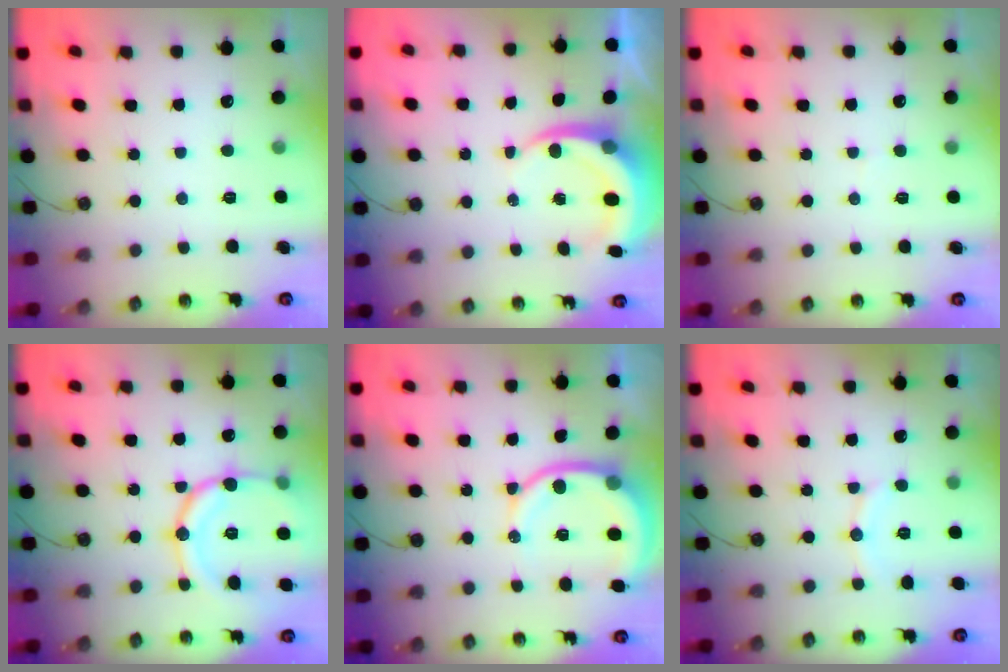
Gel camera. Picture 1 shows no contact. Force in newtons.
{"total": 6.5, "press": 6.4, "slide": 0.8}
{"total": 3.5, "press": 3.5, "slide": 0.4}
{"total": 16.3, "press": 16.3, "slide": 1.1}
{"total": 10.9, "press": 10.8, "slide": 1.5}
{"total": 6.5, "press": 6.5, "slide": 0.2}